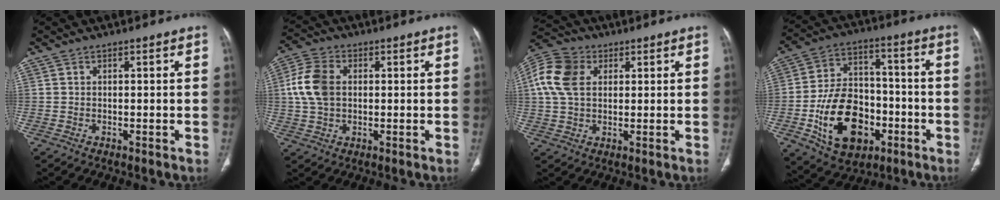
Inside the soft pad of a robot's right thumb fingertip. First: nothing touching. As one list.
[{"total": 8.8, "force": [0.8, 6.2, 6.2], "torque": [-0.133, 0.015, 0.015]}, {"total": 10.9, "force": [2.6, 7.8, 7.2], "torque": [-0.148, 0.017, 0.044]}, {"total": 19.0, "force": [-6.4, 12.8, 12.5], "torque": [-0.176, 0.036, -0.097]}]